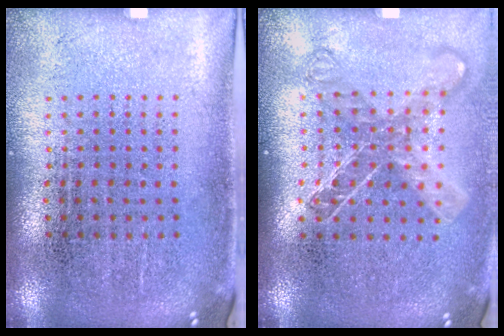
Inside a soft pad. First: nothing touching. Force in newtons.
{"total": 1.5, "press": 1.2, "slide": 0.9}